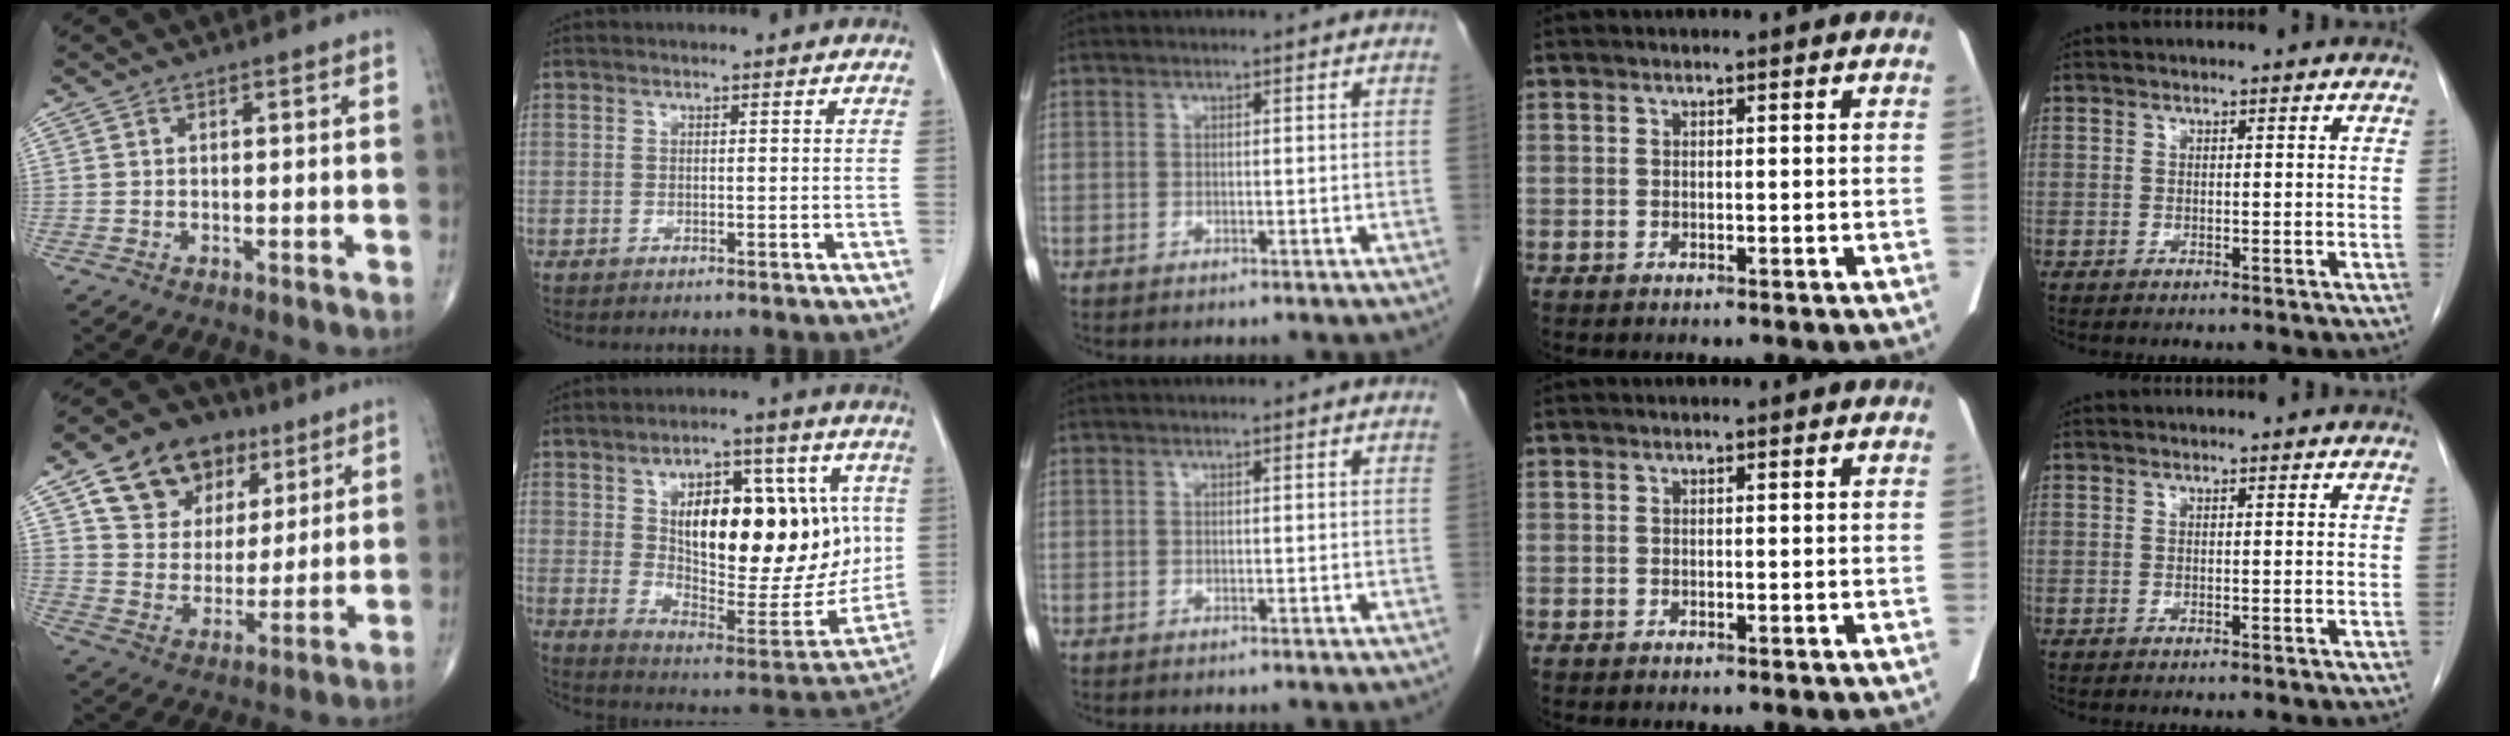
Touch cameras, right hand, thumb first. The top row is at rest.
{"thumb": {"total": 17.0, "force": [8.7, 12.1, 8.2], "torque": [-0.100, -0.017, 0.152]}, "index": {"total": 23.8, "force": [4.1, 10.2, 21.1], "torque": [-0.322, 0.006, 0.072]}}